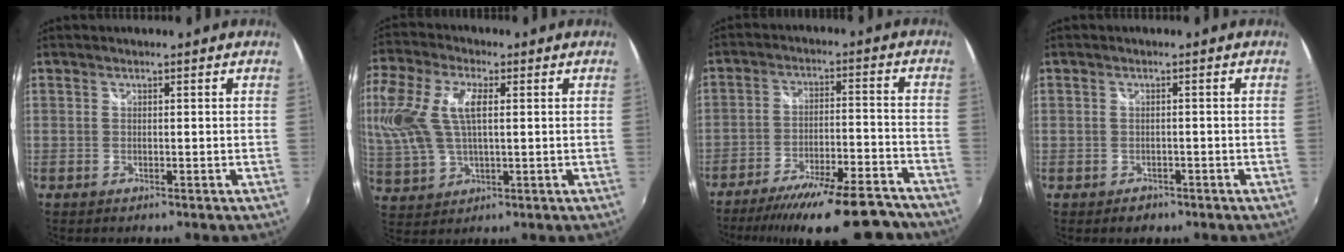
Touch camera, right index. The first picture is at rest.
{"total": 16.1, "force": [3.3, 8.1, 13.5], "torque": [-0.298, 0.014, 0.065]}
{"total": 20.3, "force": [-17.5, 4.0, 9.5], "torque": [-0.163, -0.011, -0.247]}
{"total": 2.3, "force": [-1.2, 1.9, 0.4], "torque": [-0.010, 0.001, -0.017]}